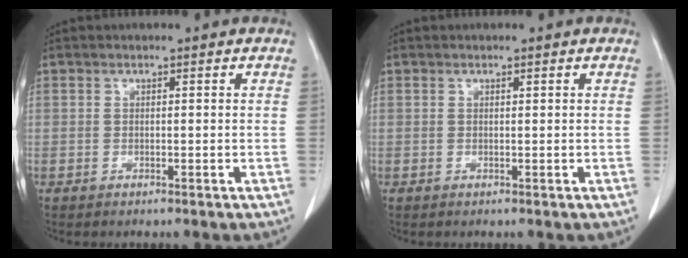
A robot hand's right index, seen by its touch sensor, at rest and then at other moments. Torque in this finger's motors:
{"motor_torque": [-0.17, 0.14, -0.06, -0.01]}